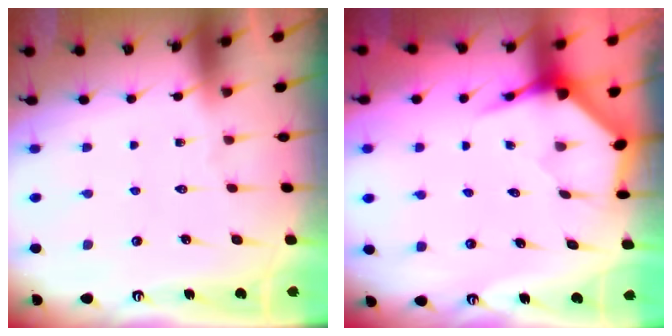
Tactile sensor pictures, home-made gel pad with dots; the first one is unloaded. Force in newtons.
{"total": 4.0, "press": 4.0, "slide": 0.4}